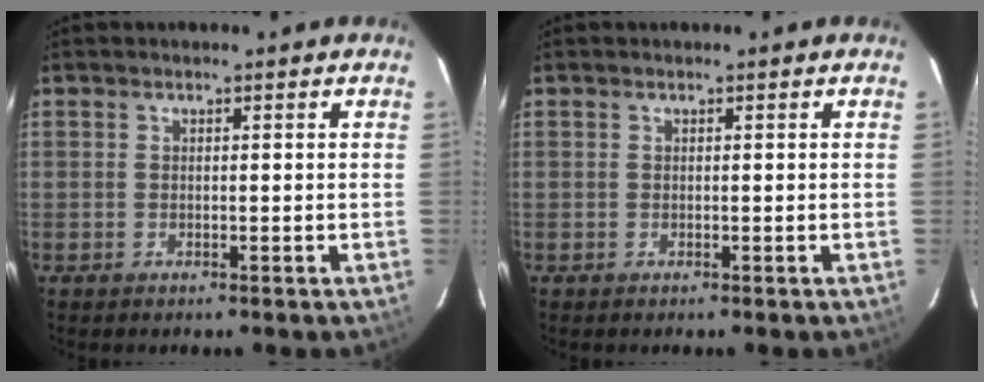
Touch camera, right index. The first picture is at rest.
{"total": 0.0}